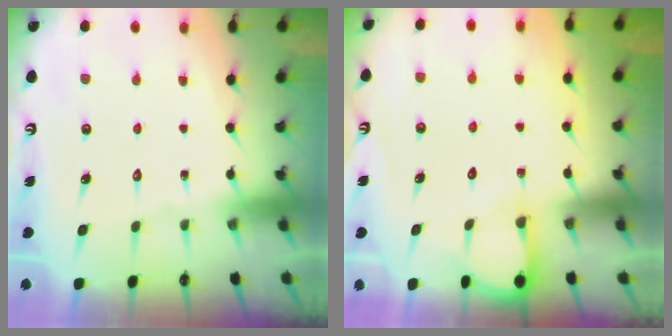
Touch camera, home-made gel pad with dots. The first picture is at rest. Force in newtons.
{"total": 4.3, "press": 4.3, "slide": 0.4}